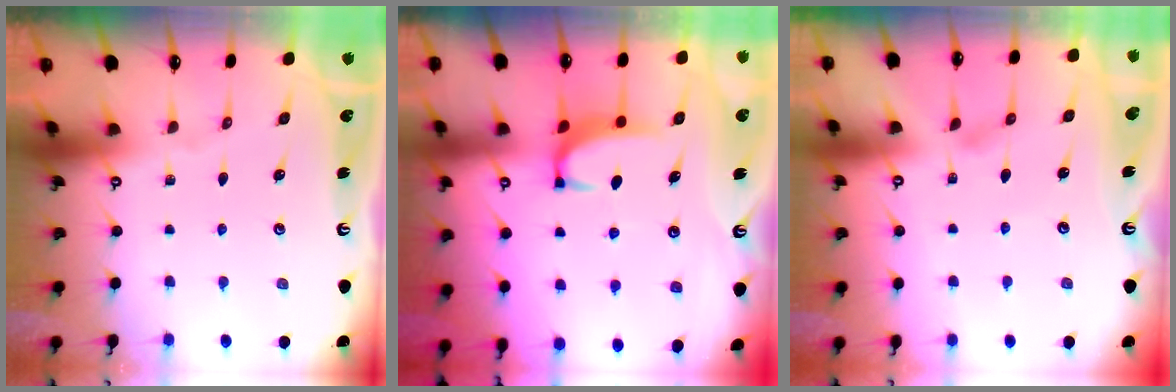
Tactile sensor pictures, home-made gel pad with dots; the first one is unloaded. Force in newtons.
{"total": 1.7, "press": 1.6, "slide": 0.5}
{"total": 0.0}